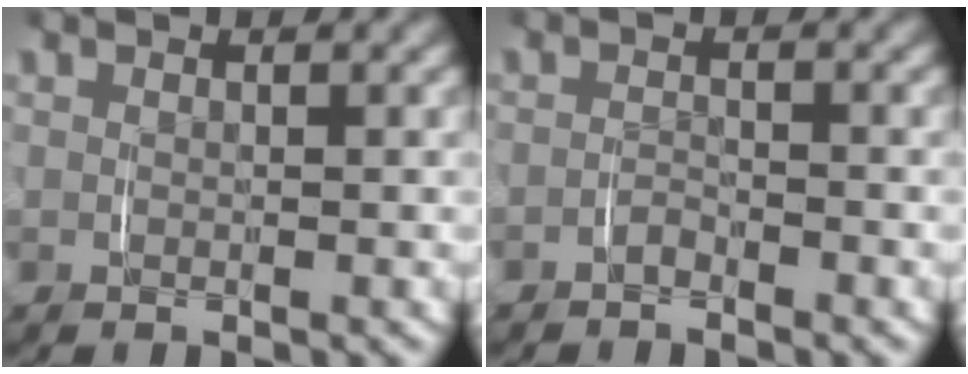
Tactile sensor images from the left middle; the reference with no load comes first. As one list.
[{"total": 1.4, "force": [-1.4, 0.0, -0.1], "torque": [0.000, -0.002, -0.027]}]